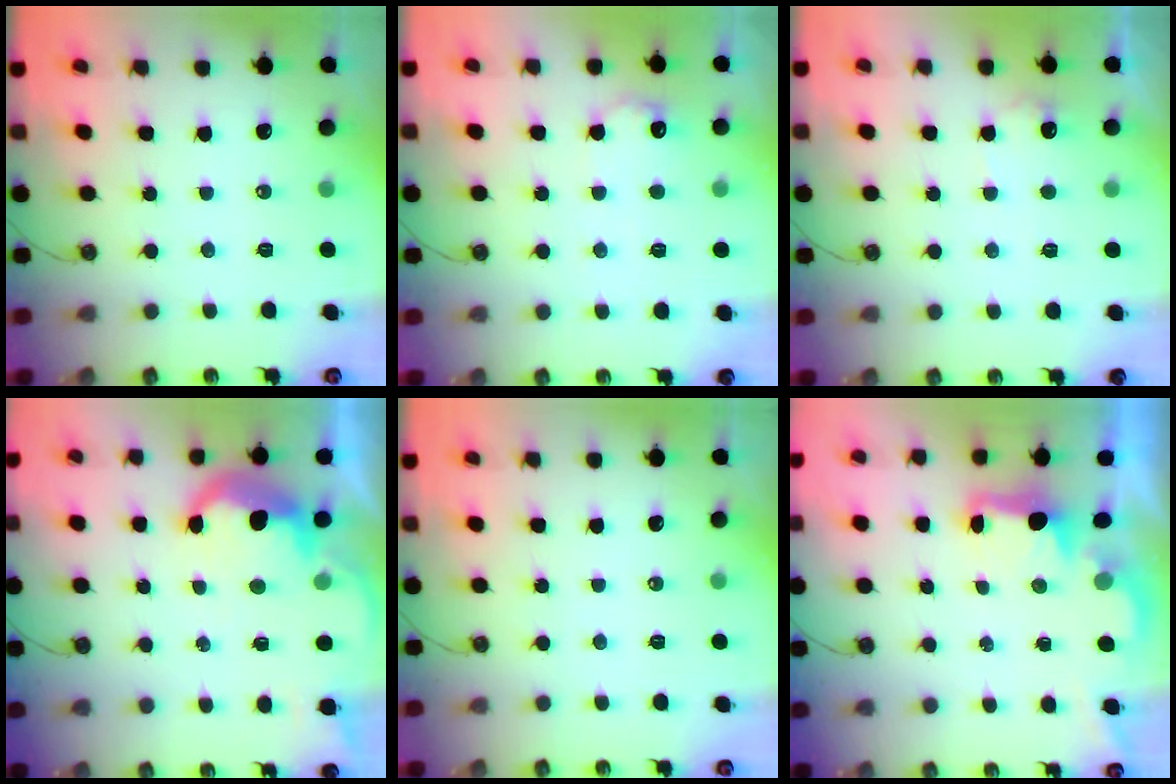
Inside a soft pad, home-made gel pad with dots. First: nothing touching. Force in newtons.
{"total": 7.9, "press": 7.8, "slide": 0.4}
{"total": 5.6, "press": 5.6, "slide": 0.4}
{"total": 10.7, "press": 10.7, "slide": 0.8}
{"total": 0.0}
{"total": 2.1, "press": 1.9, "slide": 0.8}